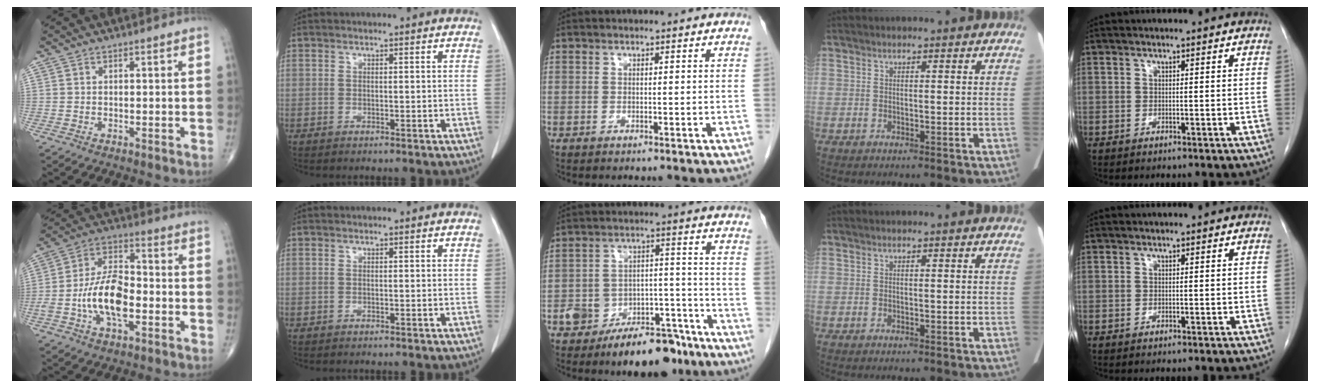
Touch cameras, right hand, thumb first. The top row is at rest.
{"thumb": {"total": 13.3, "force": [-3.0, 6.7, 11.1], "torque": [-0.202, 0.030, -0.060]}, "middle": {"total": 12.6, "force": [-8.8, 5.9, 6.8], "torque": [-0.087, 0.029, -0.131]}}